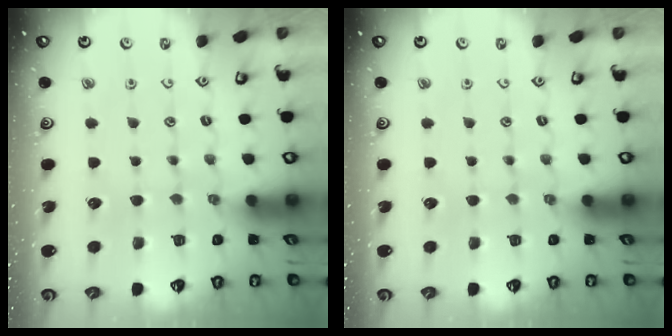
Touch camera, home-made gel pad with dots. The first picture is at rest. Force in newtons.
{"total": 0.0}